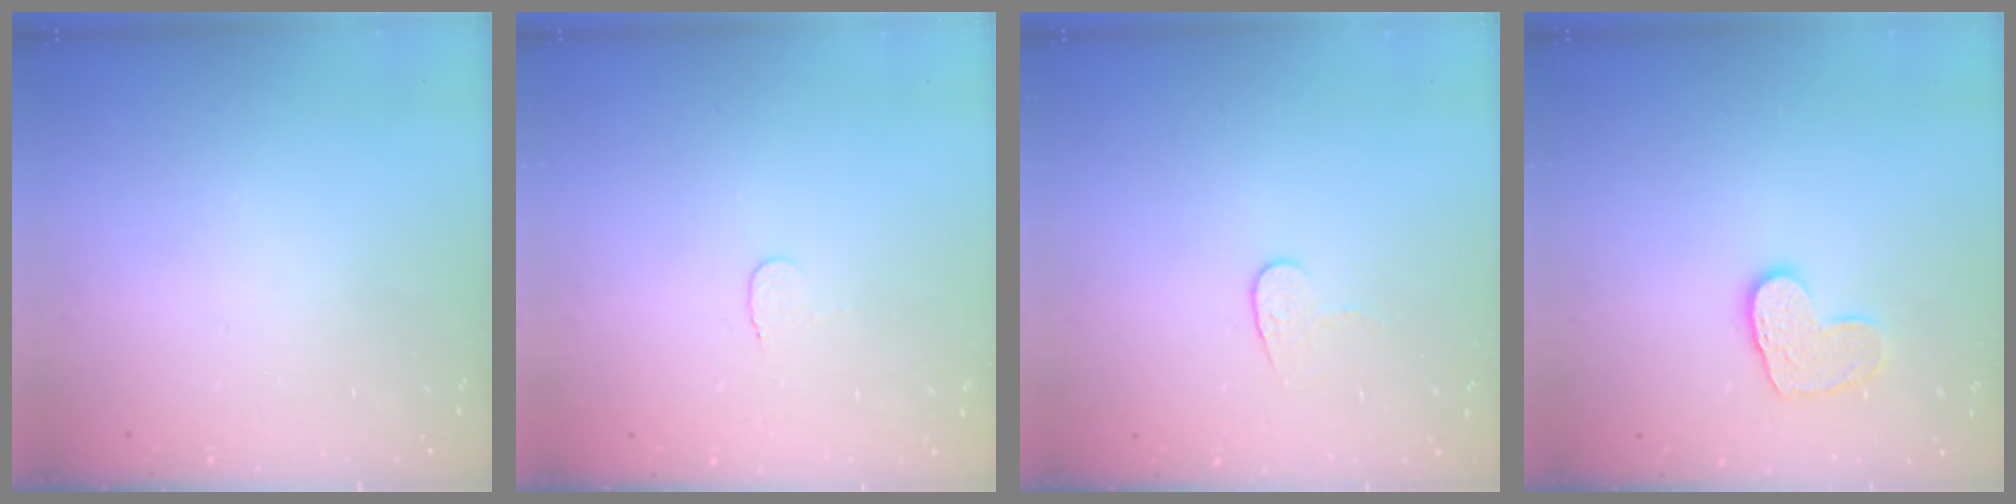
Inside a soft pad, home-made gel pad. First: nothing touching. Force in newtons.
{"total": 3.5, "press": 3.5, "slide": 0.4}
{"total": 6.0, "press": 6.0, "slide": 0.4}
{"total": 9.1, "press": 9.1, "slide": 0.2}